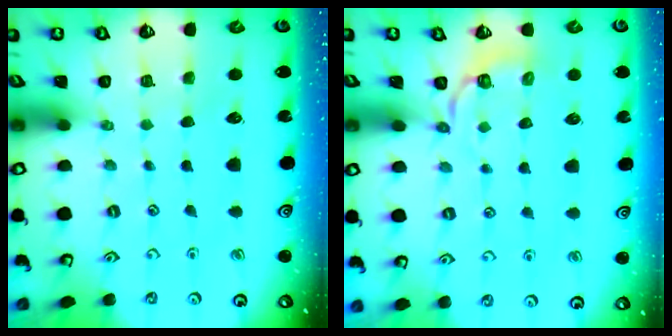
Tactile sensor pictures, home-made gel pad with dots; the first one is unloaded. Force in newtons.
{"total": 4.2, "press": 3.2, "slide": 2.6}